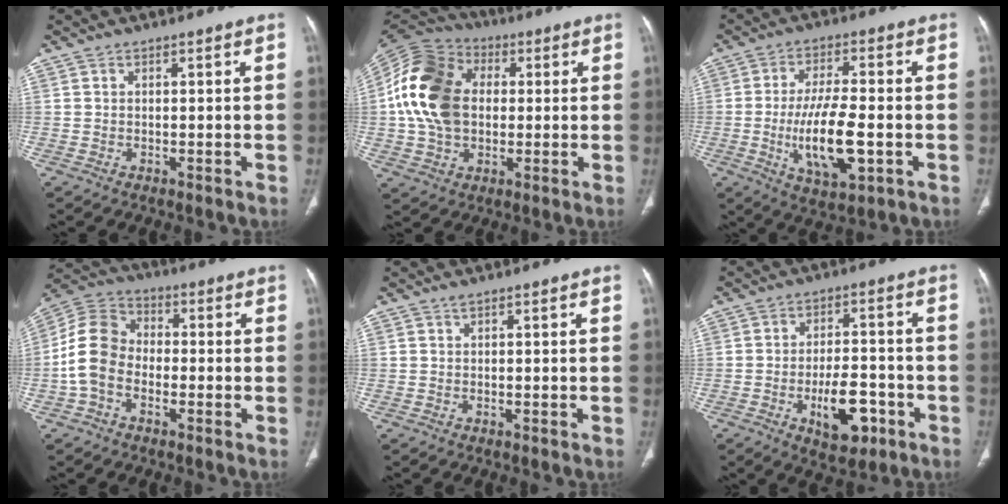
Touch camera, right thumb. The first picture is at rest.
{"total": 18.9, "force": [1.5, 13.7, 12.9], "torque": [-0.238, 0.021, 0.020]}
{"total": 13.0, "force": [-2.8, 4.7, 11.8], "torque": [-0.211, -0.001, -0.044]}
{"total": 10.8, "force": [-2.4, 7.8, 7.1], "torque": [-0.134, 0.033, -0.061]}
{"total": 0.0}
{"total": 10.3, "force": [-4.2, 5.2, 7.8], "torque": [-0.102, 0.021, -0.058]}